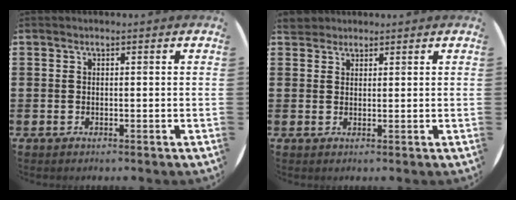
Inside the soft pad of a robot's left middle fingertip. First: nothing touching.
{"total": 2.1, "force": [2.0, 0.8, 0.0], "torque": [0.004, 0.003, 0.038]}